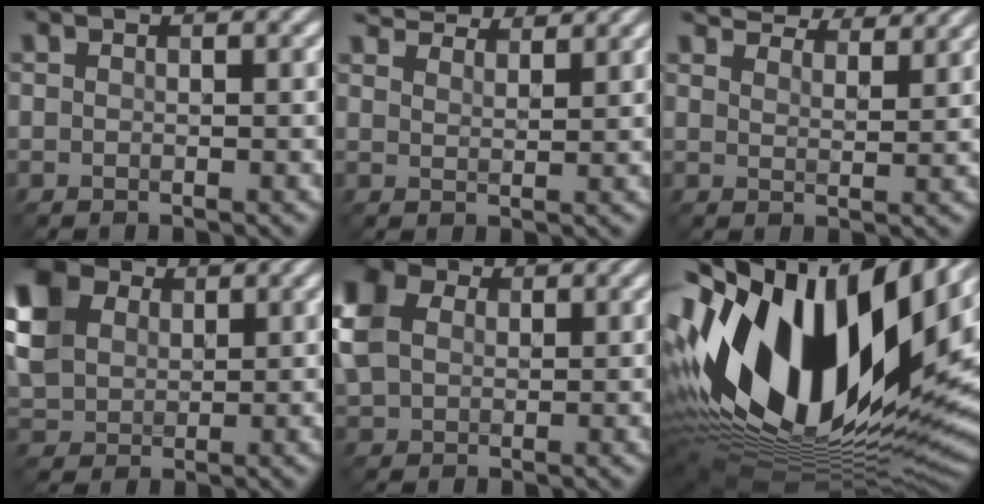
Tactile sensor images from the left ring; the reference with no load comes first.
{"total": 6.4, "force": [5.9, 1.3, 2.1], "torque": [-0.043, 0.007, 0.088]}
{"total": 7.8, "force": [7.1, 1.7, 2.8], "torque": [-0.046, 0.008, 0.090]}
{"total": 7.6, "force": [2.9, 5.6, 4.2], "torque": [-0.125, 0.023, 0.053]}
{"total": 7.4, "force": [2.2, 5.4, 4.6], "torque": [-0.136, 0.025, 0.038]}
{"total": 19.6, "force": [2.8, 9.7, 16.8], "torque": [-0.320, -0.010, 0.042]}